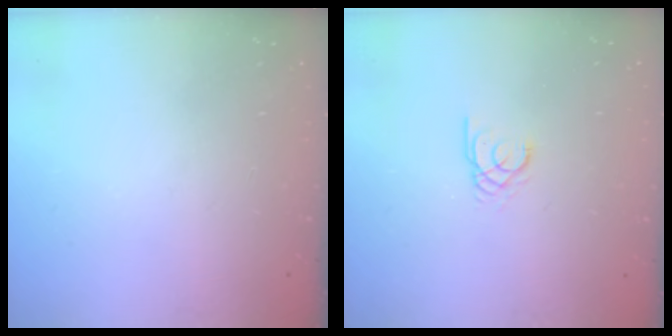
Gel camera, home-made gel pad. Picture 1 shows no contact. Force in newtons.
{"total": 1.8, "press": 1.8, "slide": 0.2}